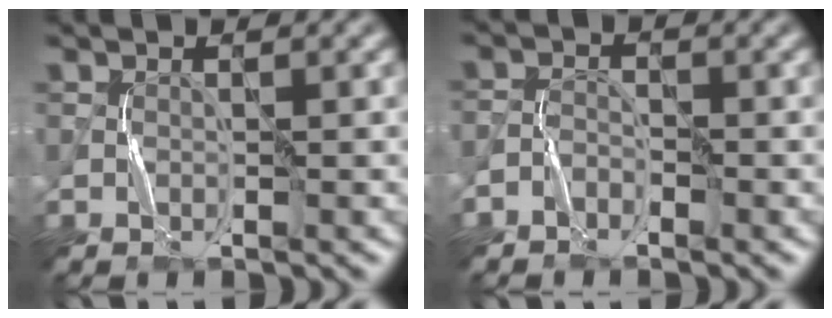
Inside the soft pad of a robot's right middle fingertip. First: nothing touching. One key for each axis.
{"total": 1.6, "fx": -1.3, "fy": 0.8, "fz": 0.4, "tx": -0.005, "ty": 0.008, "tz": -0.030}